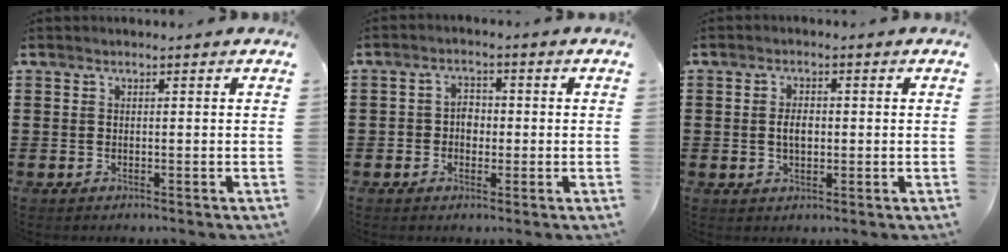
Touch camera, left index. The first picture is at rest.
{"total": 2.6, "force": [-0.7, 2.1, 1.4], "torque": [-0.034, 0.006, -0.016]}
{"total": 2.9, "force": [0.0, 1.5, 2.5], "torque": [-0.050, 0.006, -0.003]}